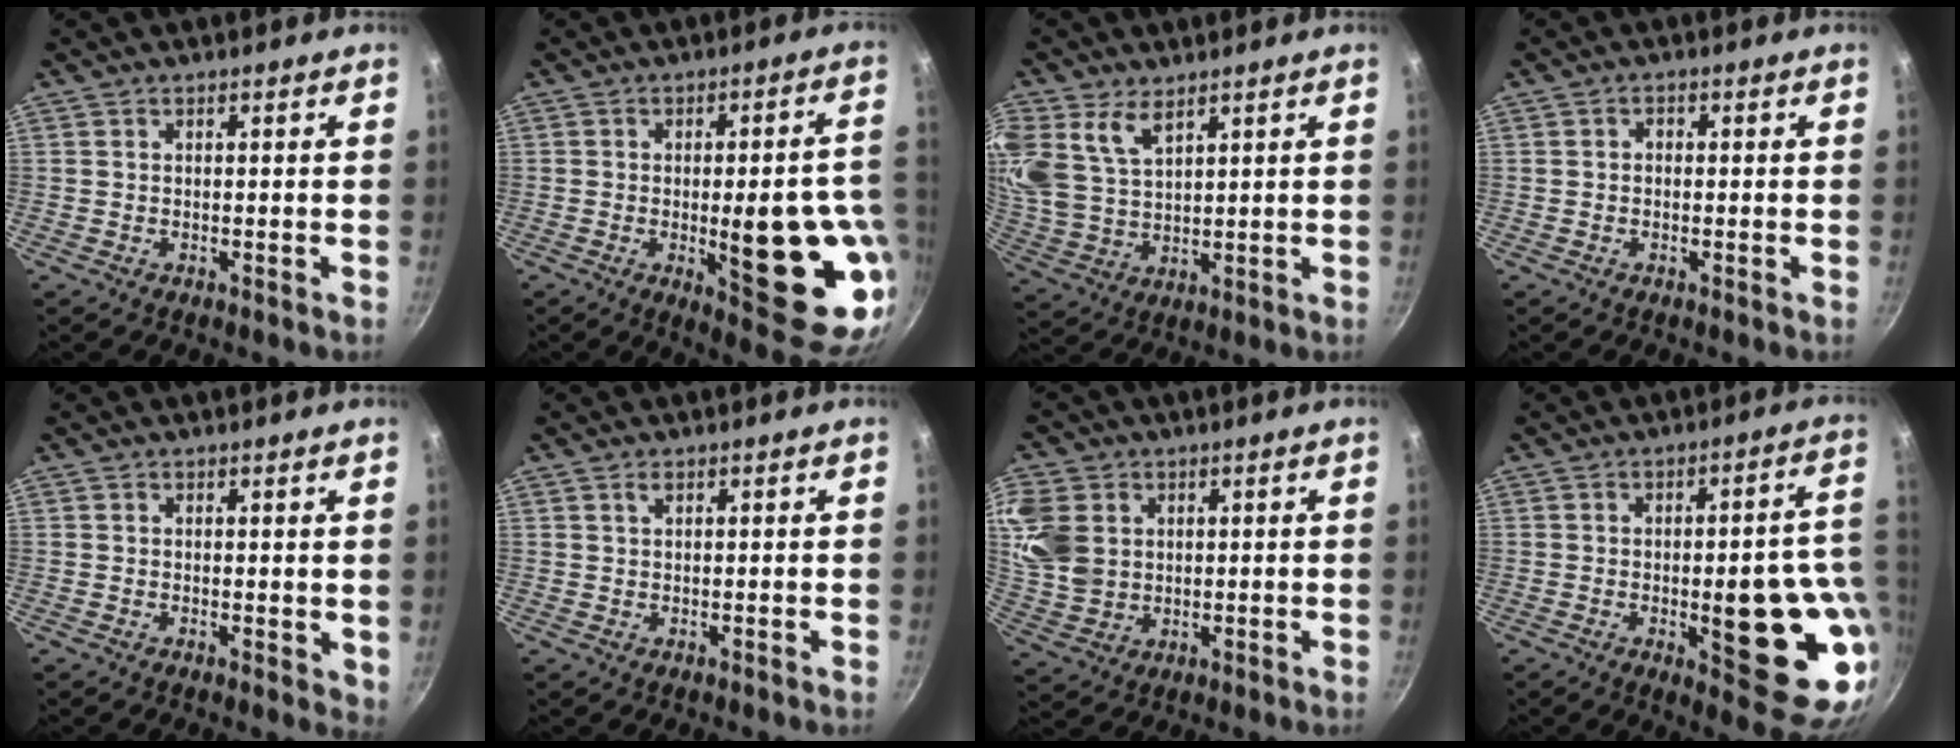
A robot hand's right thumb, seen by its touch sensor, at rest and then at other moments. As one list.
[{"total": 21.2, "force": [-3.9, 7.2, 19.6], "torque": [-0.208, 0.000, -0.039]}, {"total": 11.0, "force": [6.1, 6.5, 6.6], "torque": [-0.135, -0.020, 0.131]}, {"total": 1.2, "force": [-0.1, 1.0, 0.7], "torque": [-0.012, 0.007, -0.003]}, {"total": 2.6, "force": [0.8, 1.5, 1.9], "torque": [-0.020, -0.003, 0.010]}, {"total": 1.1, "force": [0.7, 0.5, 0.7], "torque": [-0.012, 0.000, 0.013]}, {"total": 12.5, "force": [3.0, 10.0, 6.8], "torque": [-0.135, -0.009, 0.064]}, {"total": 20.3, "force": [-3.7, 7.1, 18.7], "torque": [-0.181, 0.006, -0.042]}]